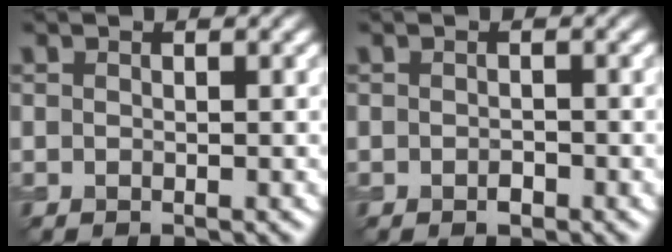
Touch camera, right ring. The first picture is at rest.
{"total": 0.7, "force": [-0.4, 0.4, 0.5], "torque": [-0.007, -0.001, -0.007]}